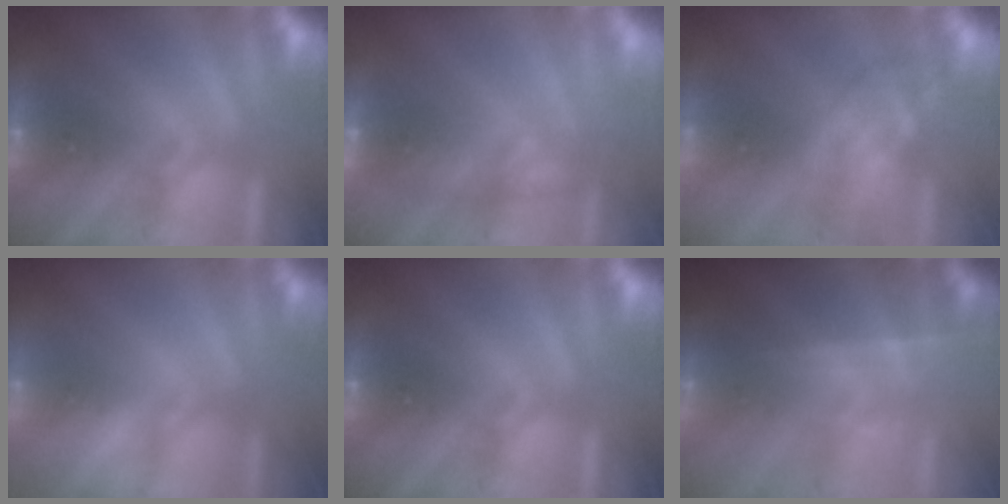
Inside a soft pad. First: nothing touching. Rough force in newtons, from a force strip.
{"total": 7.1}
{"total": 2.7}
{"total": 3.0}
{"total": 0.0}
{"total": 1.7}